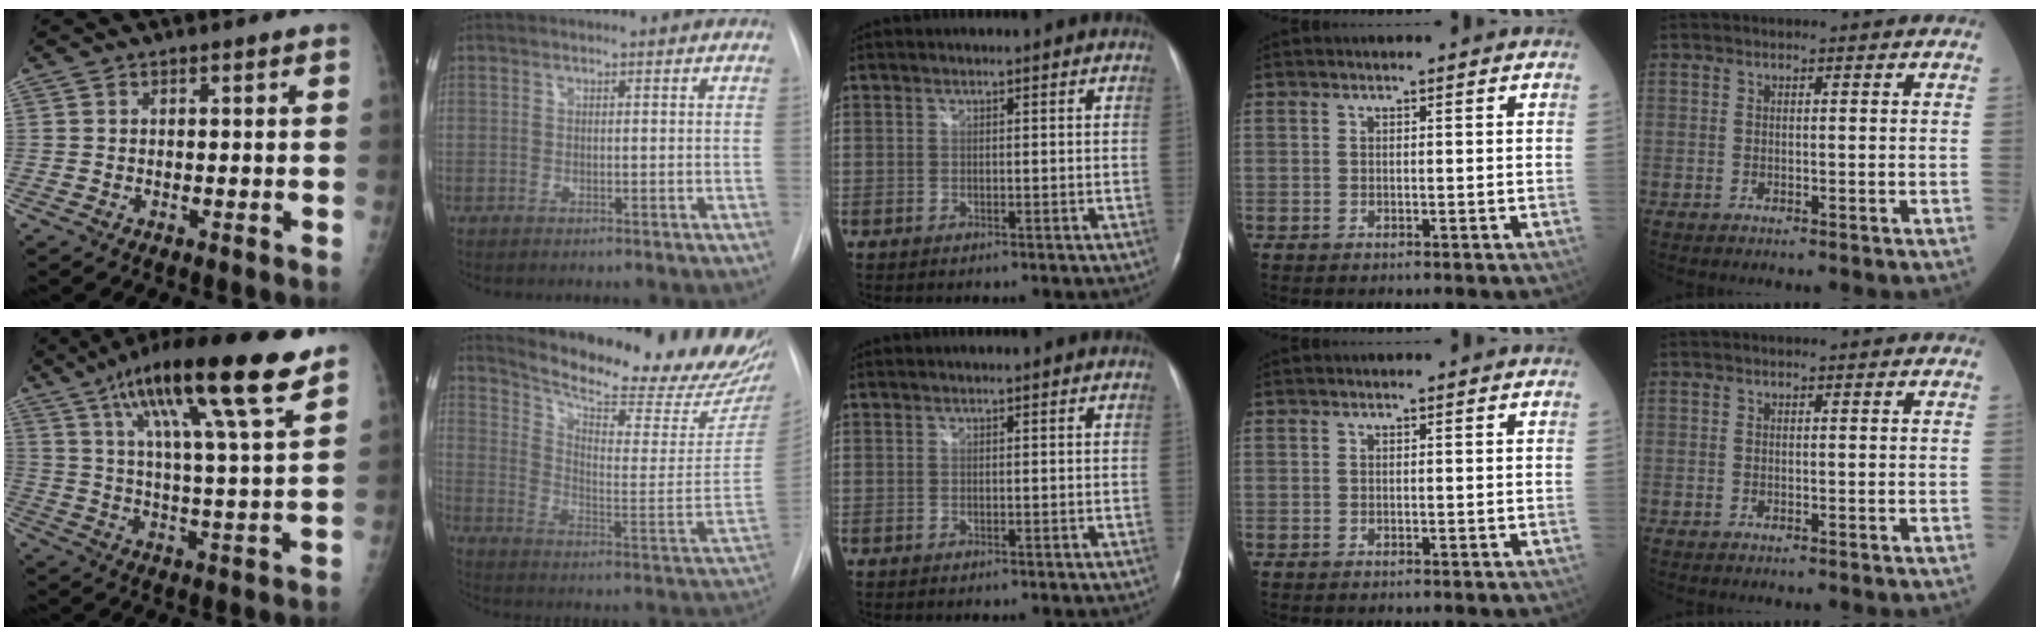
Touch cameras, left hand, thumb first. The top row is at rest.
{"thumb": {"total": 22.2, "force": [12.9, 3.5, 17.7], "torque": [-0.285, -0.025, 0.209]}, "index": {"total": 24.7, "force": [22.6, 3.2, 9.4], "torque": [-0.149, -0.097, 0.298]}}